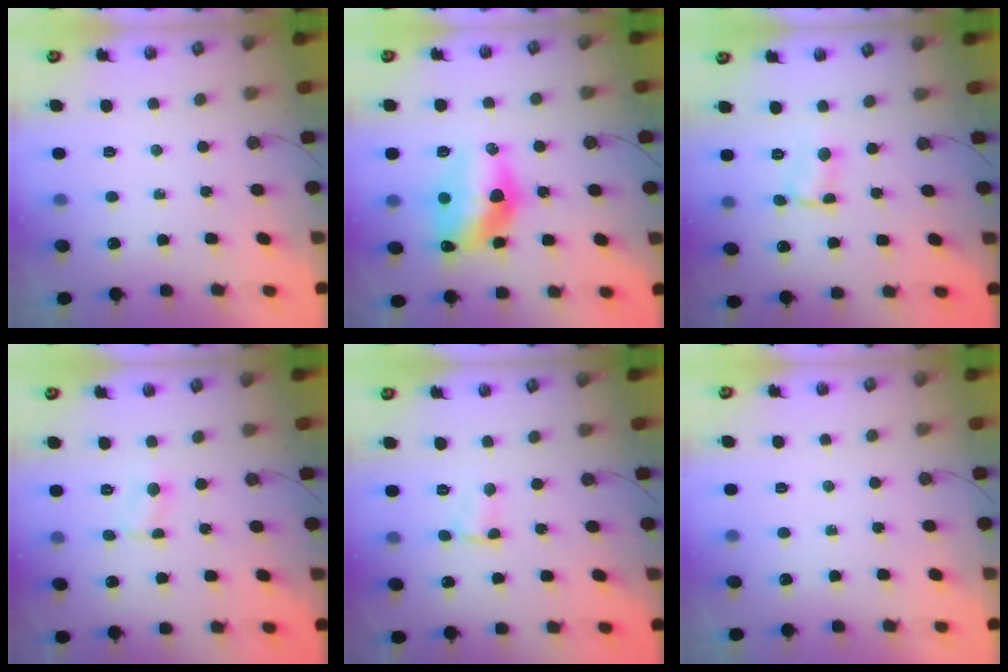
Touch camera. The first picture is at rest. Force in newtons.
{"total": 14.4, "press": 14.4, "slide": 1.3}
{"total": 1.3, "press": 1.3, "slide": 0.5}
{"total": 2.3, "press": 2.2, "slide": 0.5}
{"total": 3.7, "press": 1.4, "slide": 3.4}
{"total": 0.0}